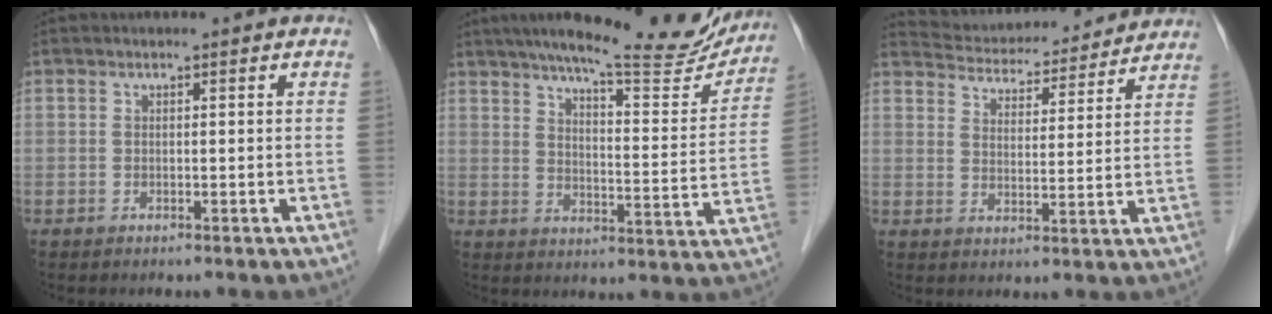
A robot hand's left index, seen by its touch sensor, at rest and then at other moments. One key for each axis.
{"total": 21.3, "fx": 18.5, "fy": 2.9, "fz": 10.1, "tx": -0.142, "ty": -0.026, "tz": 0.236}
{"total": 16.8, "fx": 16.0, "fy": 3.4, "fz": 3.7, "tx": -0.054, "ty": 0.018, "tz": 0.219}